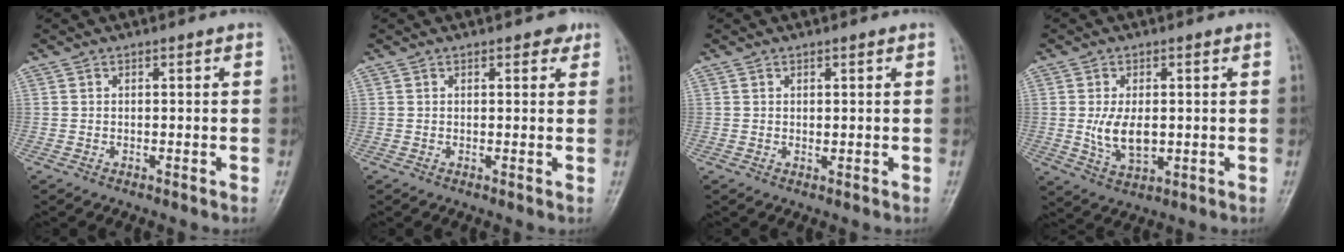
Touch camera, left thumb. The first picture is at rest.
{"total": 1.8, "force": [1.2, 1.0, 1.0], "torque": [0.001, -0.003, 0.011]}
{"total": 0.9, "force": [0.5, 0.4, 0.7], "torque": [-0.008, -0.003, 0.009]}
{"total": 6.9, "force": [0.0, 3.9, 5.7], "torque": [-0.099, -0.014, 0.008]}